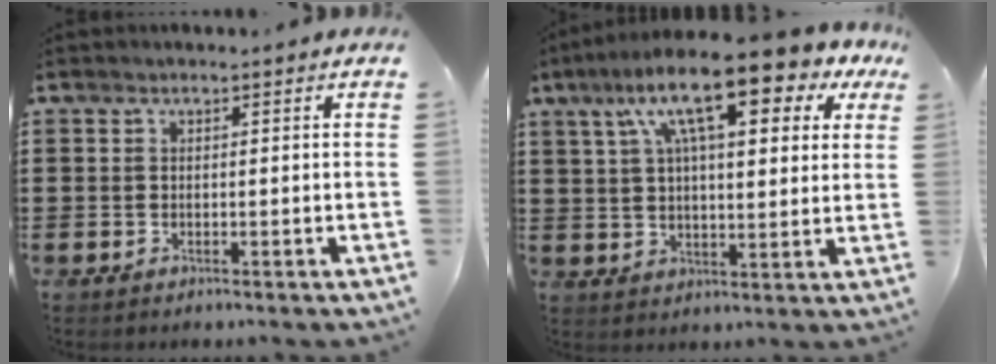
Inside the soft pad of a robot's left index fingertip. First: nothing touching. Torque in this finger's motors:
{"motor_torque": [2.14, 0.00, 1.05, 0.21]}